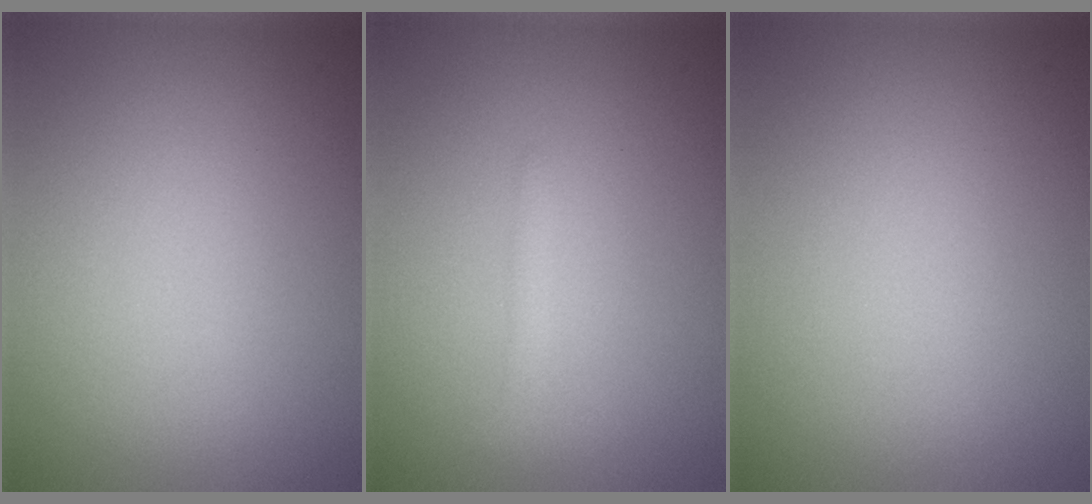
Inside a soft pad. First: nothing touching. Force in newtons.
{"total": 1.3, "press": 1.3, "slide": 0.1}
{"total": 0.0}